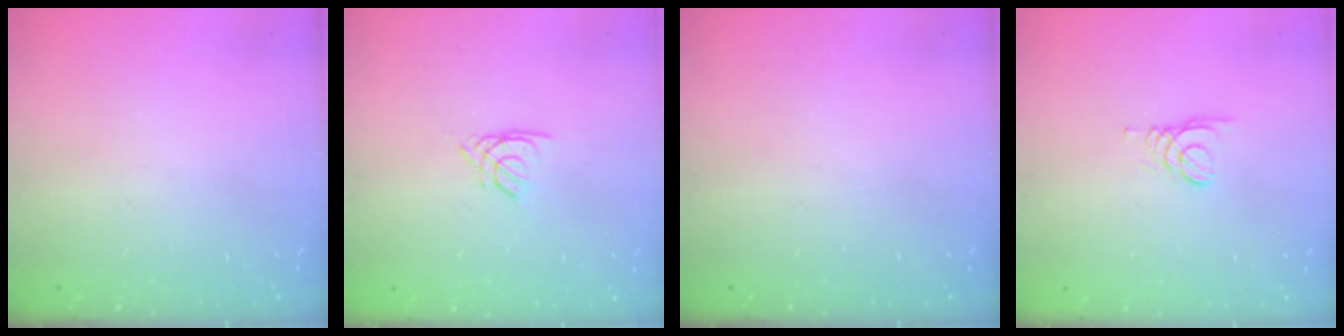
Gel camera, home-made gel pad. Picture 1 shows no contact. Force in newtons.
{"total": 1.9, "press": 1.8, "slide": 0.5}
{"total": 0.0}
{"total": 1.6, "press": 1.5, "slide": 0.2}